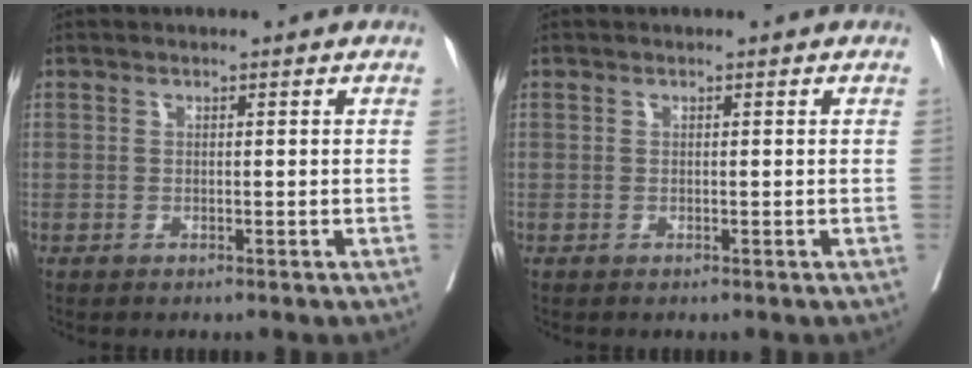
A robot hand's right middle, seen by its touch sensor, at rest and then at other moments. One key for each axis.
{"total": 0.0}